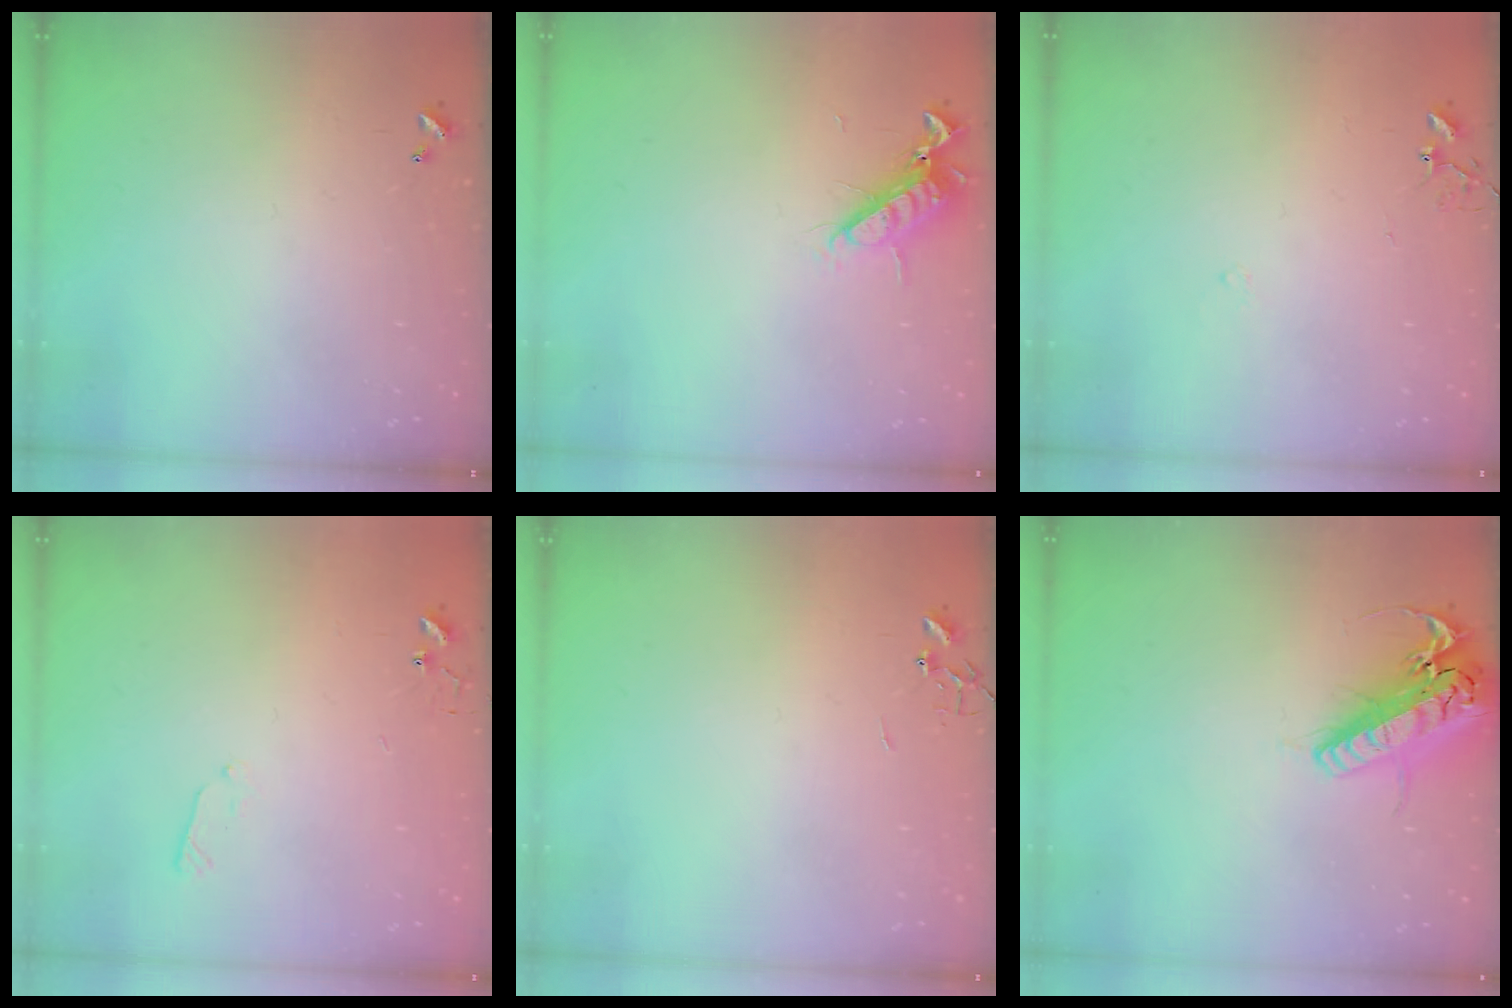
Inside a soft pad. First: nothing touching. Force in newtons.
{"total": 11.1, "press": 11.1, "slide": 1.3}
{"total": 6.8, "press": 6.8, "slide": 0.5}
{"total": 4.4, "press": 4.4, "slide": 0.5}
{"total": 0.0}
{"total": 21.0, "press": 20.7, "slide": 3.7}